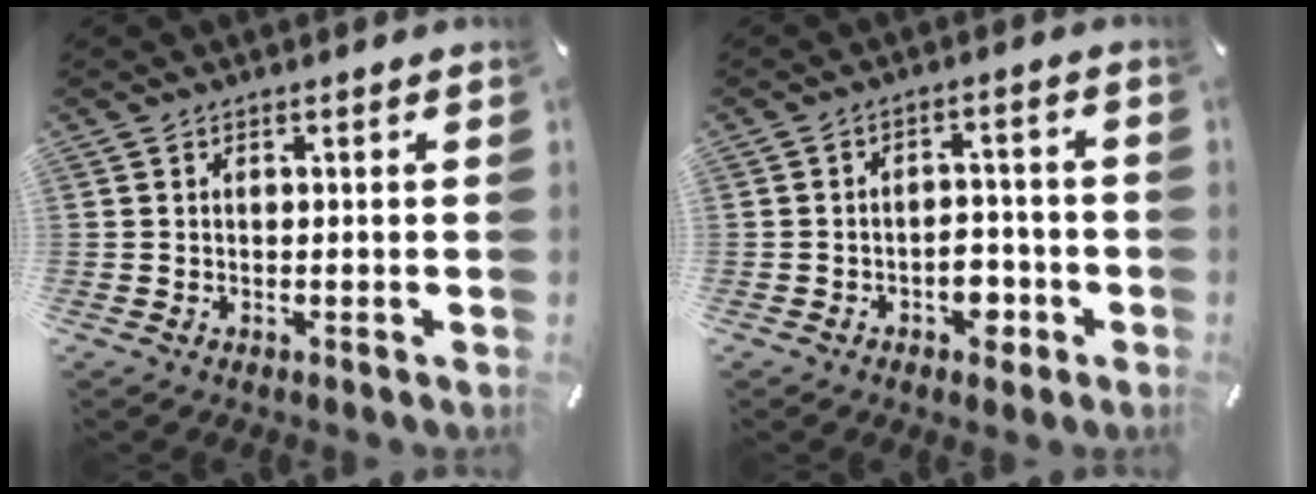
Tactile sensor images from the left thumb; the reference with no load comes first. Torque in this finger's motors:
{"motor_torque": [-0.78, 0.93, 0.52, 0.50, 0.03]}